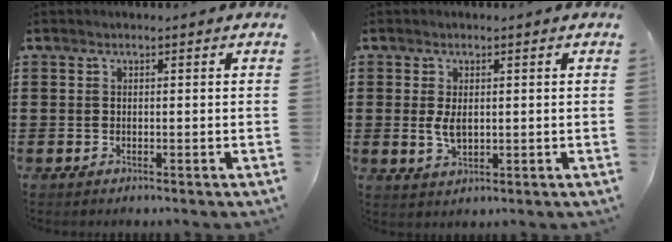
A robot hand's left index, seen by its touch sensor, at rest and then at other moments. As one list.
[{"total": 3.2, "force": [0.1, 1.7, 2.7], "torque": [-0.063, 0.002, -0.001]}]